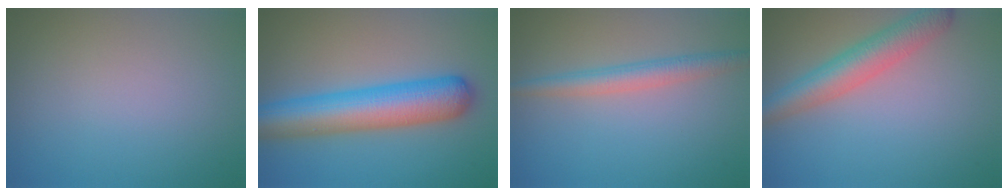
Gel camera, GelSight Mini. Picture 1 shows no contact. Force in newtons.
{"total": 8.8, "press": 8.8, "slide": 0.2}
{"total": 2.9, "press": 2.9, "slide": 0.1}
{"total": 4.9, "press": 4.9, "slide": 0.2}